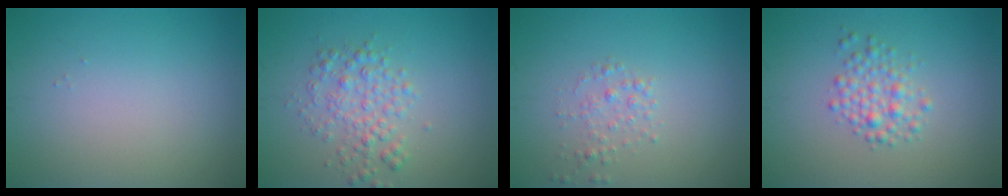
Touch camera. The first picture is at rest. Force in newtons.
{"total": 2.9, "press": 2.9, "slide": 0.0}
{"total": 1.4, "press": 1.4, "slide": 0.0}
{"total": 2.4, "press": 2.4, "slide": 0.1}